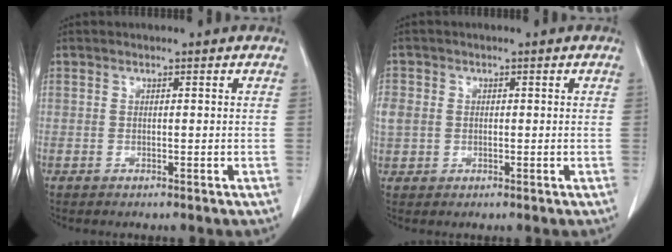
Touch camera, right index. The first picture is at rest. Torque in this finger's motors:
{"motor_torque": [0.67, 0.02, 0.26, 0.10]}